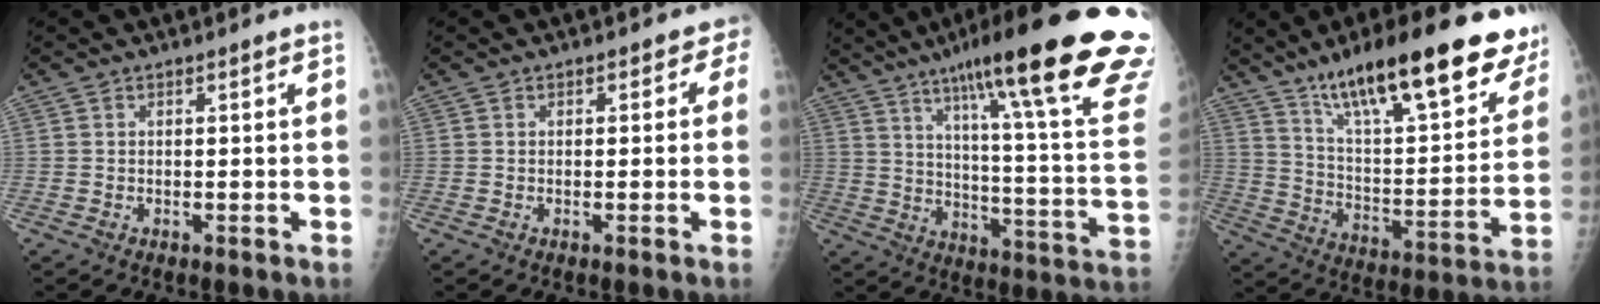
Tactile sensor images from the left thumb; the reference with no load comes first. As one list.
[{"total": 1.9, "force": [0.4, 1.5, 1.1], "torque": [0.012, 0.006, -0.005]}, {"total": 33.0, "force": [22.2, 3.8, 24.2], "torque": [-0.273, -0.080, 0.307]}, {"total": 27.5, "force": [18.6, 7.5, 18.8], "torque": [-0.245, -0.053, 0.290]}]